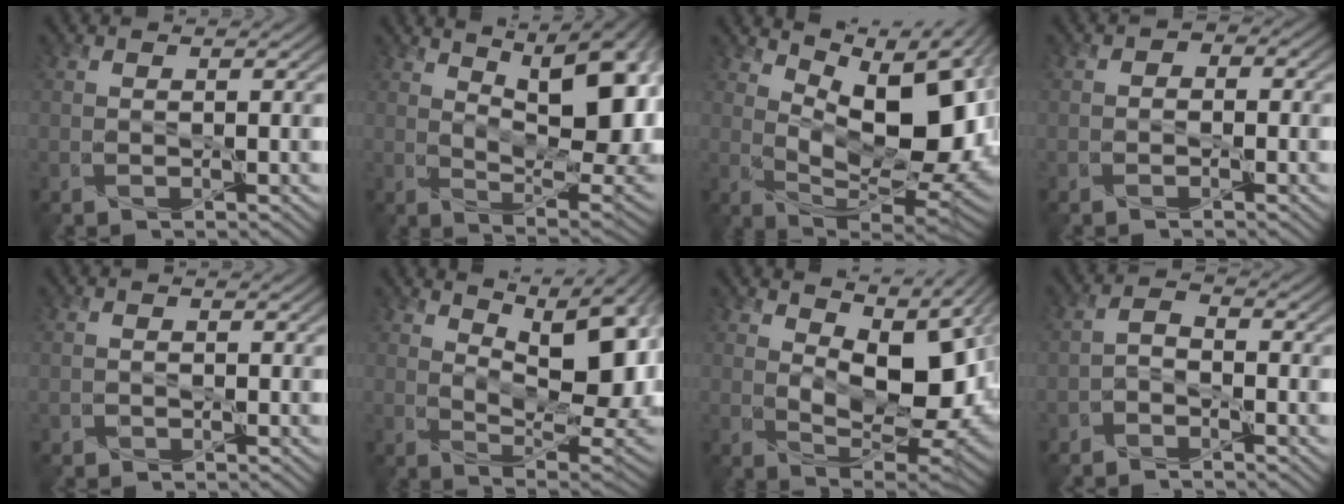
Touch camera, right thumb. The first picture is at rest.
{"total": 16.6, "force": [6.4, 6.5, 13.8], "torque": [-0.192, 0.026, 0.096]}
{"total": 14.7, "force": [4.9, 7.1, 11.9], "torque": [-0.179, 0.005, 0.089]}
{"total": 1.5, "force": [-0.7, 1.3, 0.5], "torque": [-0.002, 0.001, -0.017]}
{"total": 0.8, "force": [-0.5, 0.5, -0.1], "torque": [0.005, -0.002, -0.012]}
{"total": 14.3, "force": [6.0, 5.4, 11.8], "torque": [-0.179, 0.015, 0.089]}
{"total": 10.7, "force": [3.9, 5.0, 8.6], "torque": [-0.148, -0.005, 0.065]}
{"total": 2.4, "force": [-1.9, 1.1, 0.9], "torque": [-0.020, 0.004, -0.047]}